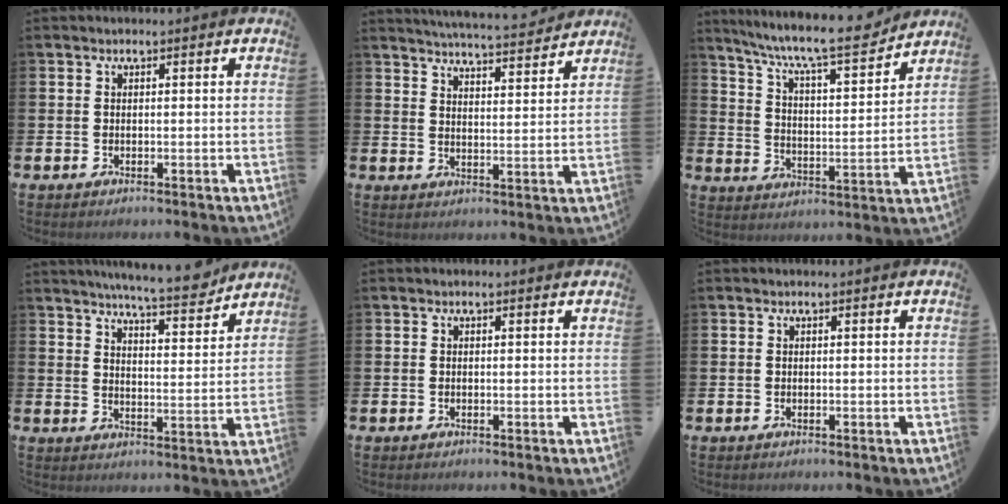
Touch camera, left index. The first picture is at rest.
{"total": 5.6, "force": [5.5, 0.0, 0.7], "torque": [-0.029, -0.038, 0.097]}
{"total": 9.5, "force": [8.5, 1.0, 4.0], "torque": [-0.099, -0.062, 0.140]}
{"total": 7.4, "force": [7.1, 0.3, 2.1], "torque": [-0.043, -0.047, 0.123]}
{"total": 0.0}
{"total": 0.0}